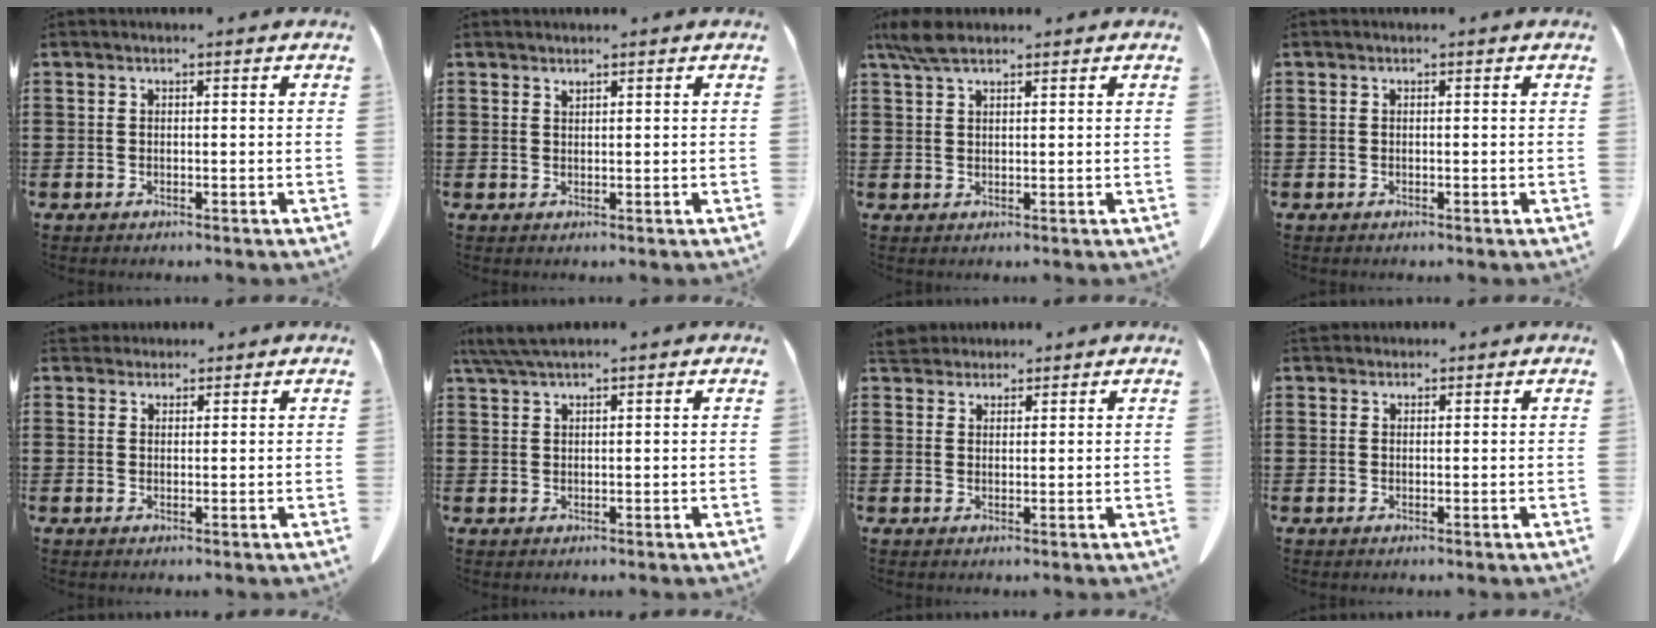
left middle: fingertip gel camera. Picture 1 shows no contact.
{"total": 0.9, "force": [0.8, 0.0, 0.1], "torque": [-0.005, -0.002, 0.017]}
{"total": 4.0, "force": [2.7, 1.3, 2.6], "torque": [-0.059, 0.007, 0.050]}
{"total": 0.0}
{"total": 2.0, "force": [1.8, 0.8, 0.2], "torque": [-0.010, 0.005, 0.036]}
{"total": 3.6, "force": [2.8, 0.2, 2.2], "torque": [-0.048, -0.001, 0.053]}
{"total": 2.9, "force": [2.8, 0.9, 0.4], "torque": [-0.016, -0.001, 0.054]}
{"total": 1.3, "force": [1.2, 0.5, 0.1], "torque": [-0.005, 0.003, 0.023]}